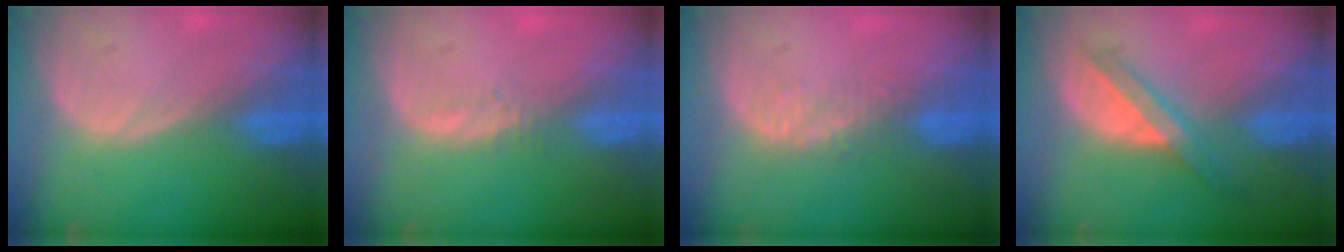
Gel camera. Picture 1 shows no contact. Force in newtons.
{"total": 1.1, "press": 1.0, "slide": 0.5}
{"total": 2.9, "press": 2.3, "slide": 1.8}
{"total": 5.8, "press": 5.2, "slide": 2.6}